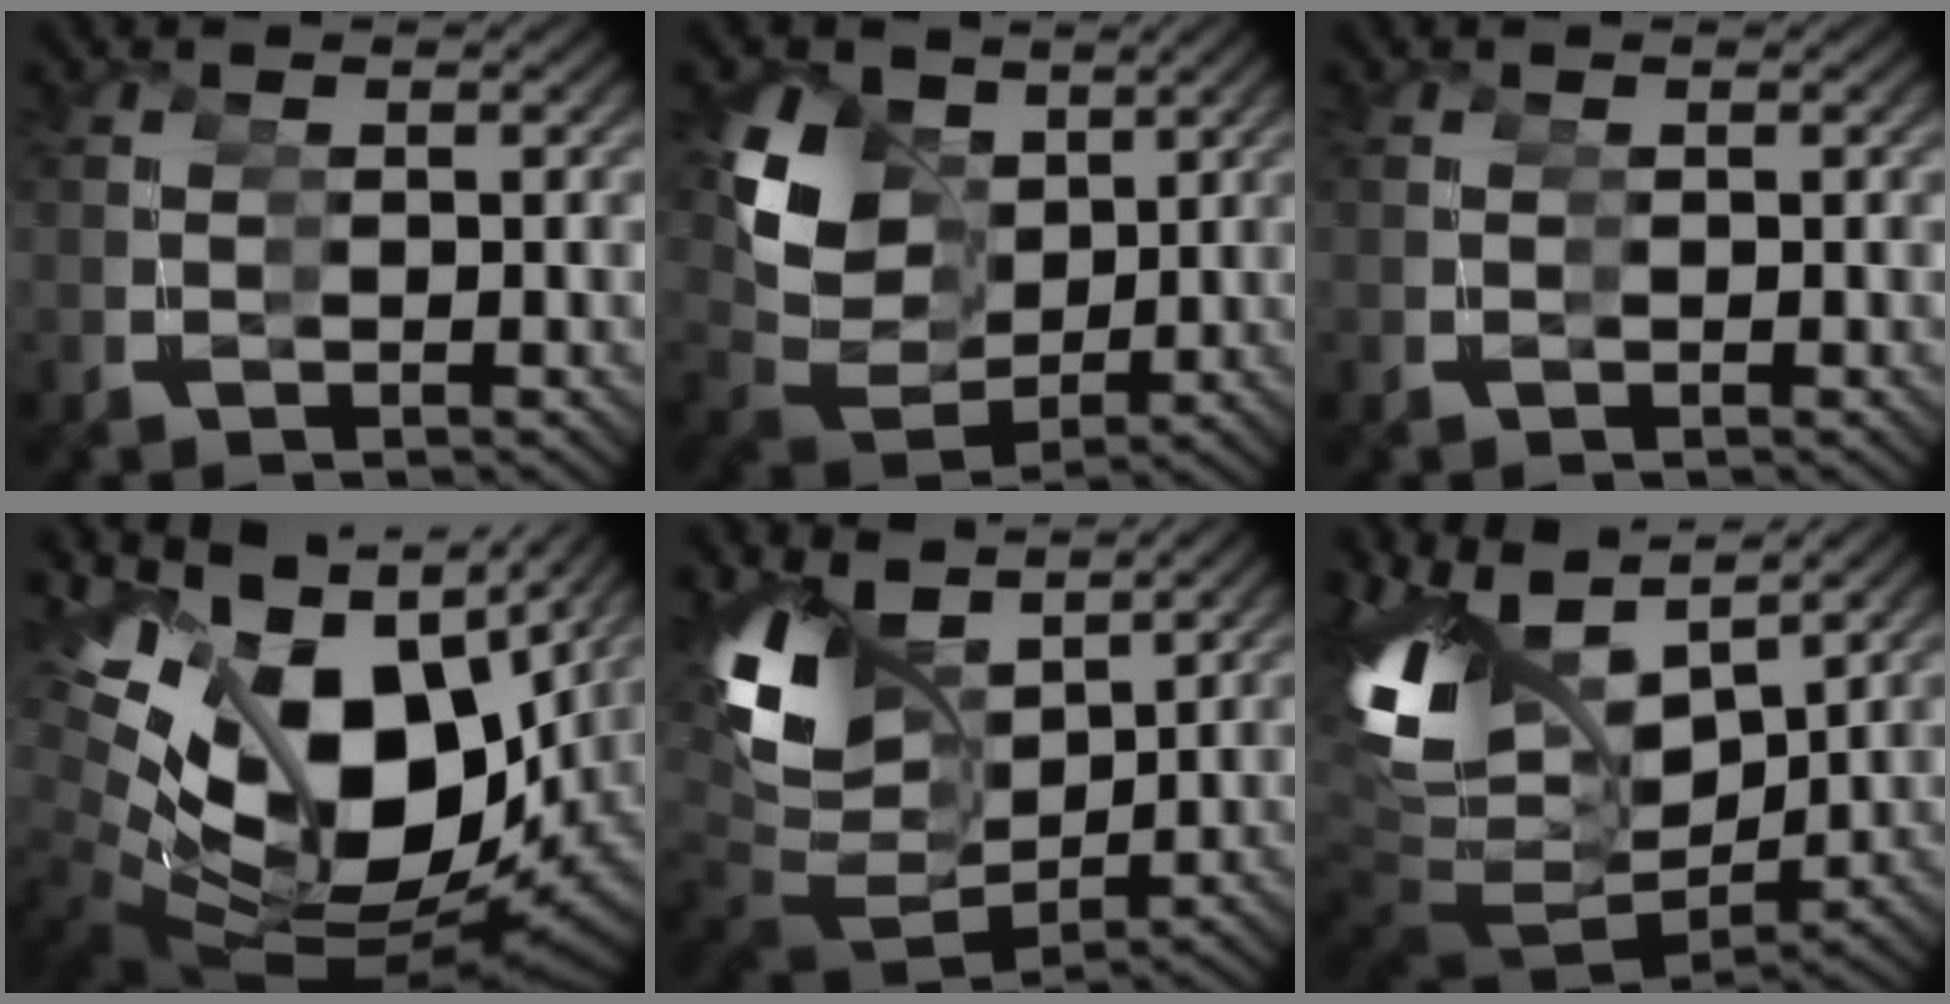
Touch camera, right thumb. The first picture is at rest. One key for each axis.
{"total": 9.3, "fx": 1.7, "fy": 7.2, "fz": 5.7, "tx": -0.148, "ty": -0.040, "tz": 0.043}
{"total": 0.0}
{"total": 22.1, "fx": 0.5, "fy": 14.7, "fz": 16.6, "tx": -0.294, "ty": -0.046, "tz": 0.033}
{"total": 9.5, "fx": 1.2, "fy": 6.8, "fz": 6.5, "tx": -0.169, "ty": -0.037, "tz": 0.039}
{"total": 11.0, "fx": 1.5, "fy": 6.7, "fz": 8.6, "tx": -0.194, "ty": -0.024, "tz": 0.040}